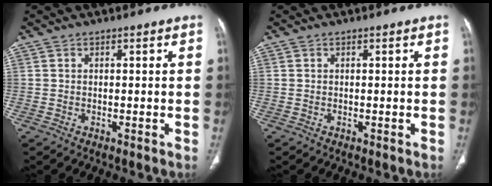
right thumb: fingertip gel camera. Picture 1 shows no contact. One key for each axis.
{"total": 0.0}